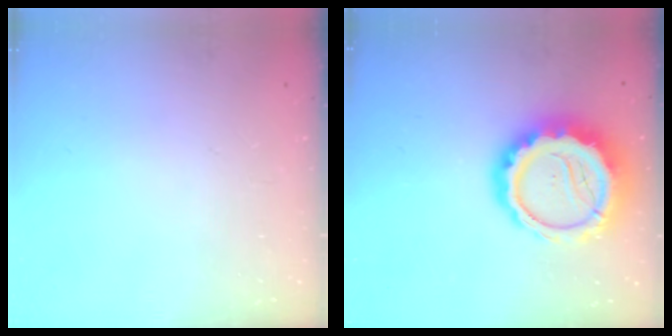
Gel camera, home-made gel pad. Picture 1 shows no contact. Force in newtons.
{"total": 15.9, "press": 15.5, "slide": 3.4}